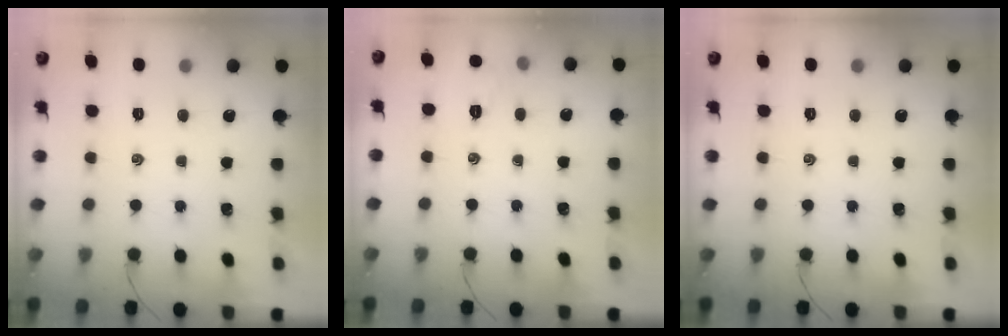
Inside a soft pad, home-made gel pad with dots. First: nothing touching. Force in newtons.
{"total": 5.0, "press": 4.8, "slide": 1.5}
{"total": 0.0}